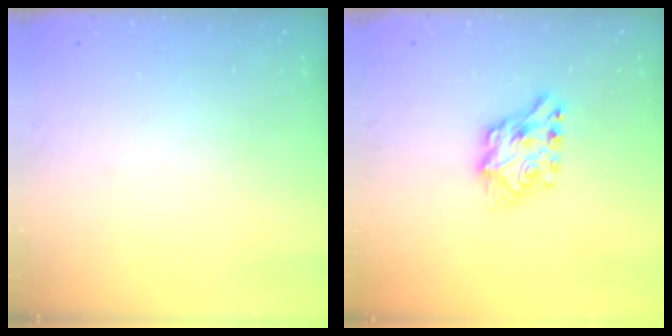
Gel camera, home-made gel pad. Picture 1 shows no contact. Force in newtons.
{"total": 8.2, "press": 8.2, "slide": 0.7}